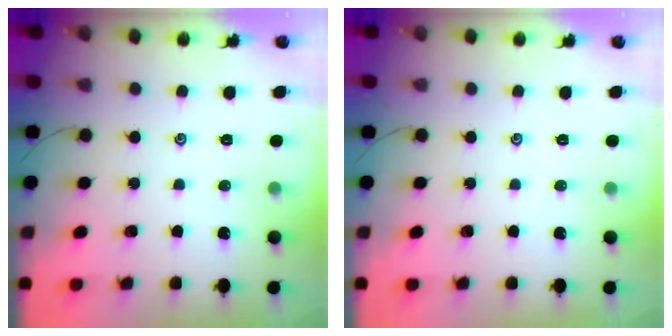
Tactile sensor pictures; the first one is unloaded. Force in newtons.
{"total": 0.0}